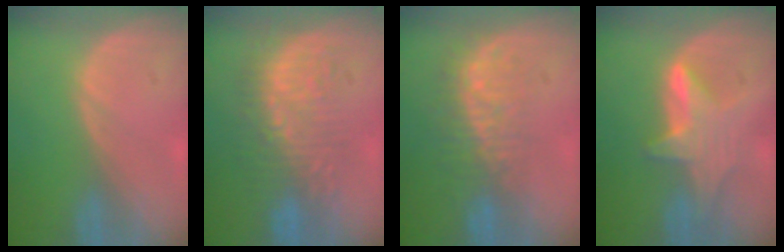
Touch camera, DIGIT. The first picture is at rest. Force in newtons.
{"total": 8.7, "press": 8.6, "slide": 1.4}
{"total": 7.6, "press": 7.3, "slide": 2.3}
{"total": 6.0, "press": 5.9, "slide": 1.1}